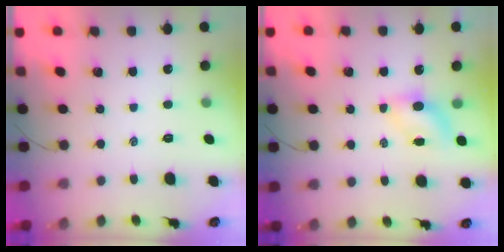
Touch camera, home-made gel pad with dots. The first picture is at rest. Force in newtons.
{"total": 4.4, "press": 4.4, "slide": 0.7}